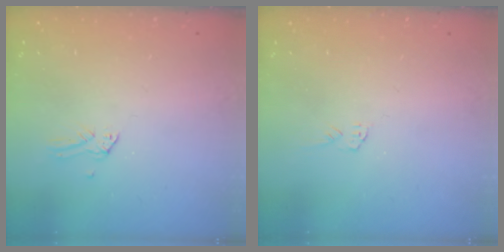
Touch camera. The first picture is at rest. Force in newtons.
{"total": 3.2, "press": 3.2, "slide": 0.2}